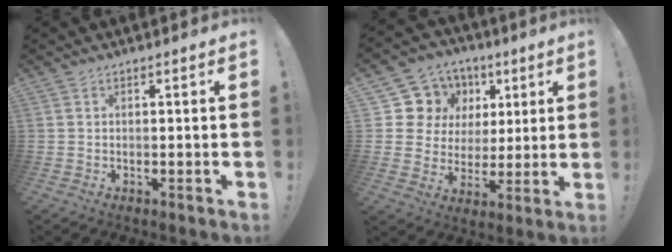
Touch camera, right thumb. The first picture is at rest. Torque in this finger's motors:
{"motor_torque": [-0.09, 0.29, -0.27, 0.34, 0.01]}